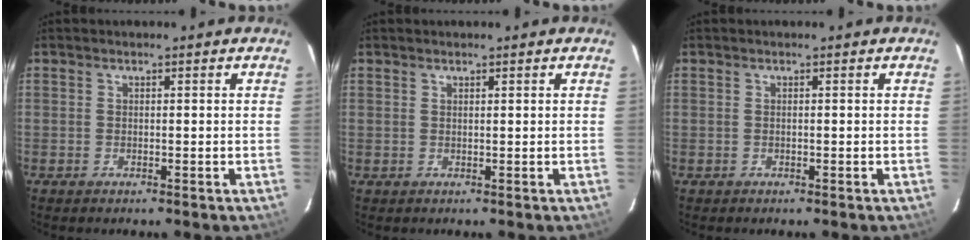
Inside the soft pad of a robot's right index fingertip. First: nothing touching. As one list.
[{"total": 0.8, "force": [0.5, 0.6, 0.0], "torque": [0.000, 0.002, 0.009]}, {"total": 0.0}]